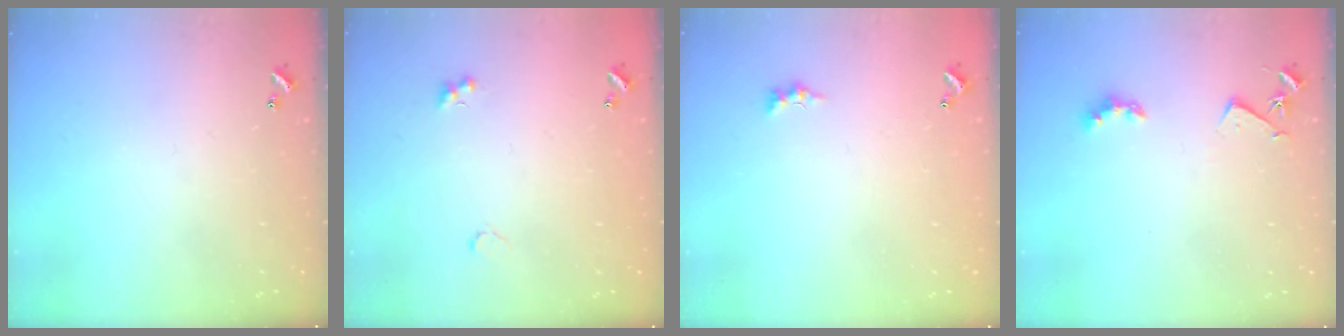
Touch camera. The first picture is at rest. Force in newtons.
{"total": 2.8, "press": 2.7, "slide": 0.6}
{"total": 0.0}
{"total": 3.1, "press": 3.0, "slide": 0.5}